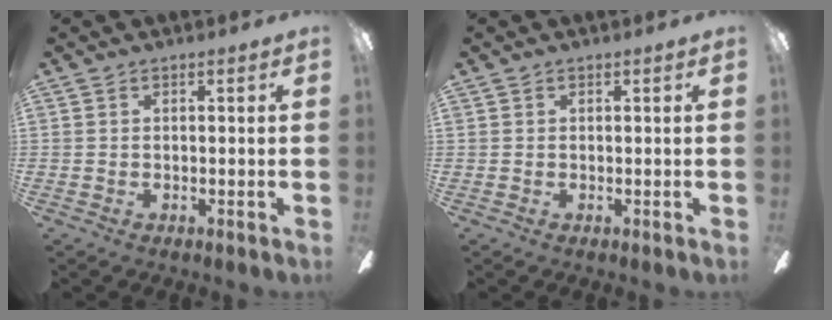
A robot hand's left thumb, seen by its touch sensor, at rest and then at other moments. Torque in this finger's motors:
{"motor_torque": [0.00, 0.00, -0.16, -0.04, 0.00]}